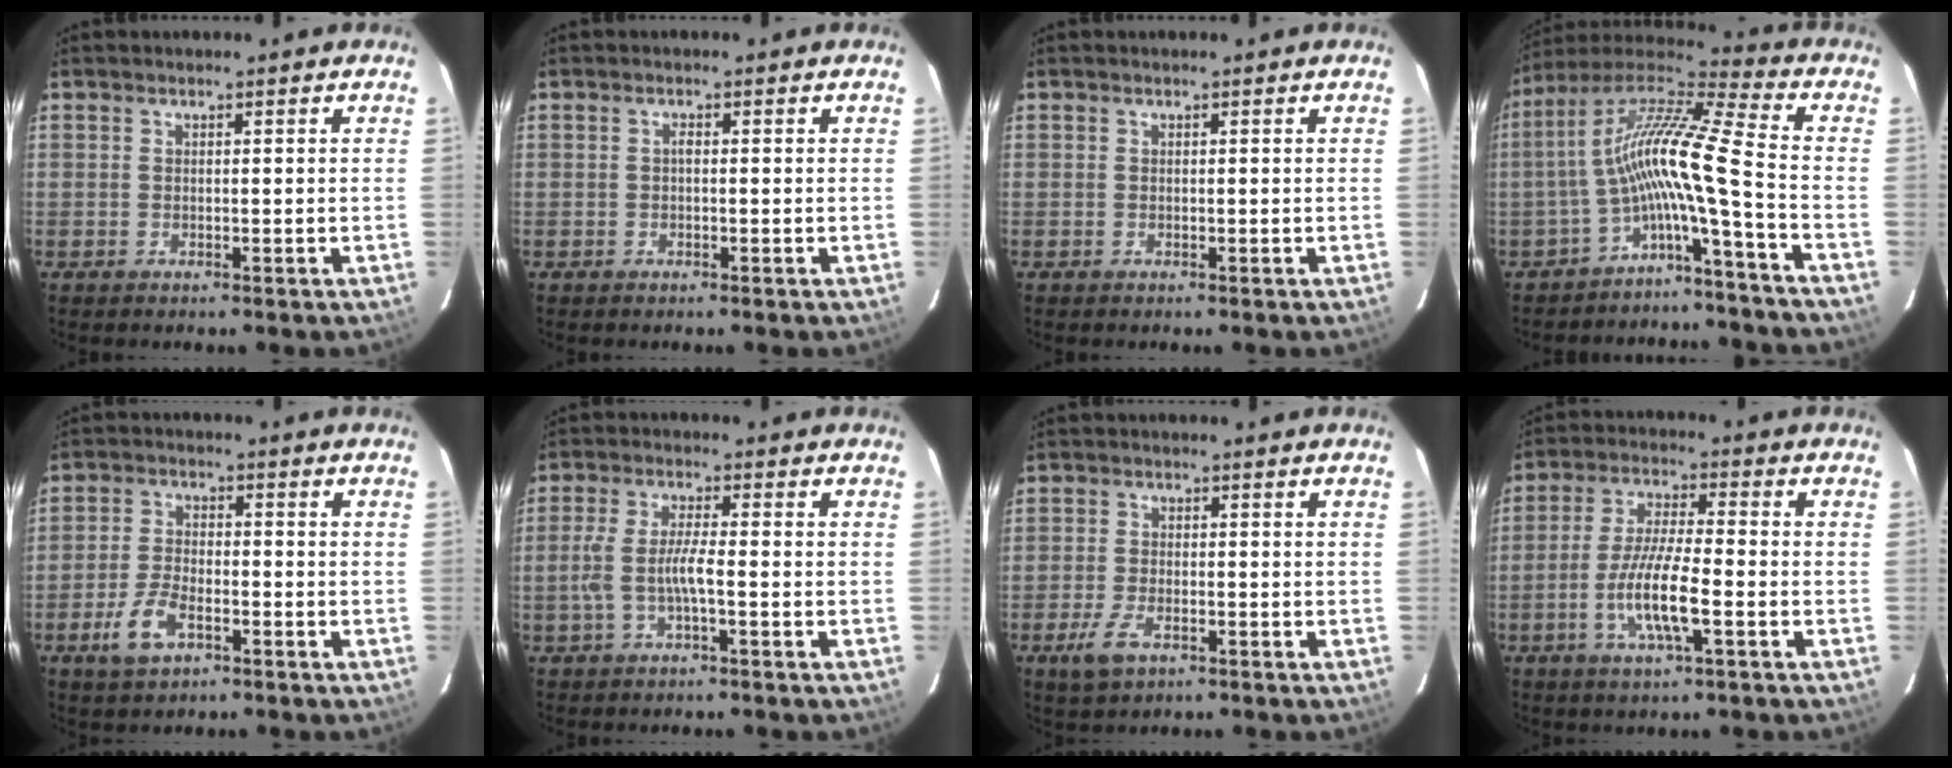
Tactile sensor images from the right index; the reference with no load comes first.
{"total": 0.7, "force": [-0.1, 0.3, 0.6], "torque": [-0.010, 0.004, -0.003]}
{"total": 0.0}
{"total": 12.7, "force": [-4.6, -1.0, 11.8], "torque": [-0.208, 0.005, -0.094]}
{"total": 7.0, "force": [-3.7, 3.2, 5.0], "torque": [-0.117, -0.002, -0.068]}
{"total": 5.2, "force": [-1.7, 0.3, 5.0], "torque": [-0.108, 0.003, -0.030]}
{"total": 5.1, "force": [-2.8, 2.4, 3.6], "torque": [-0.091, -0.008, -0.050]}
{"total": 9.1, "force": [-3.3, 1.1, 8.4], "torque": [-0.171, -0.006, -0.063]}